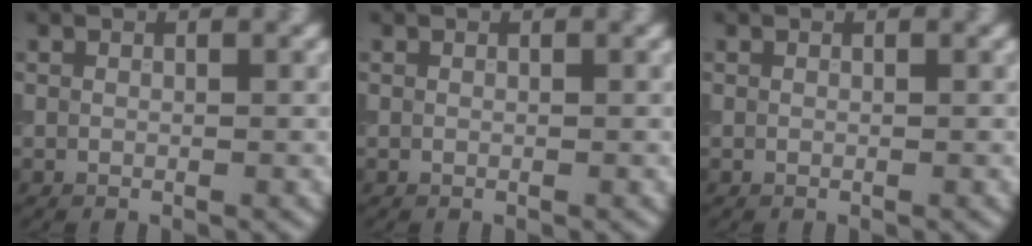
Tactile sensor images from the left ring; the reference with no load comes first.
{"total": 0.0}
{"total": 0.0}